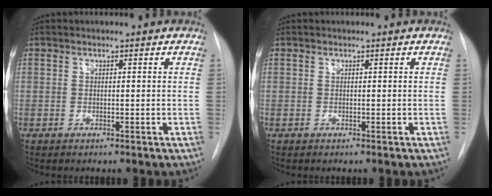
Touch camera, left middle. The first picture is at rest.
{"total": 0.0}